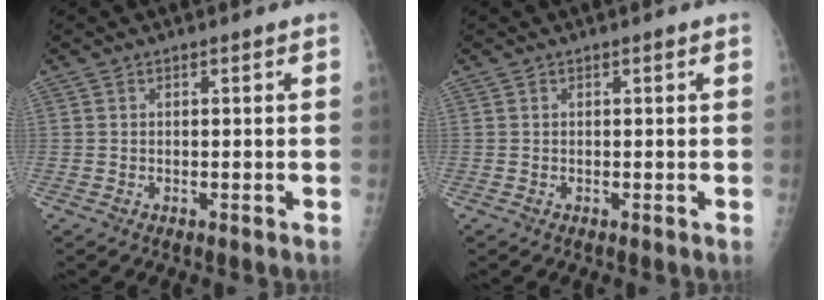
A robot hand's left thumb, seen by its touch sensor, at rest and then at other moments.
{"total": 0.0}